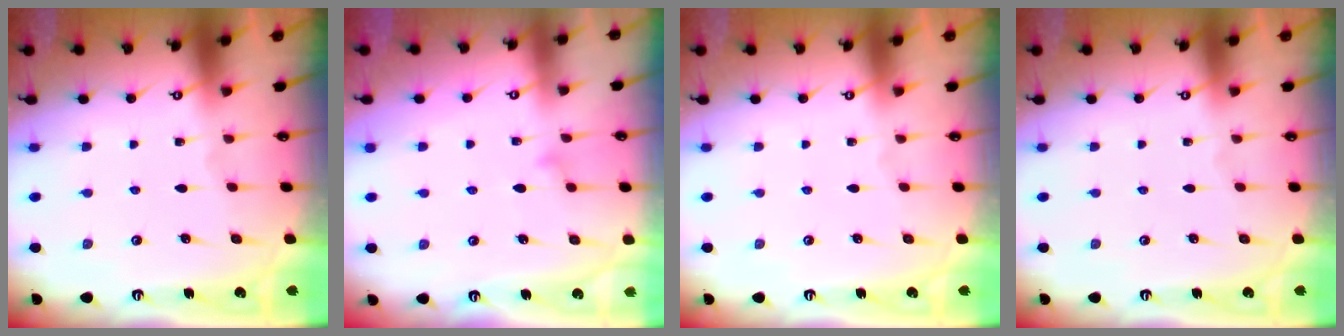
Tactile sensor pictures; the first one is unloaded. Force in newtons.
{"total": 6.6, "press": 6.6, "slide": 0.4}
{"total": 0.0}
{"total": 0.0}